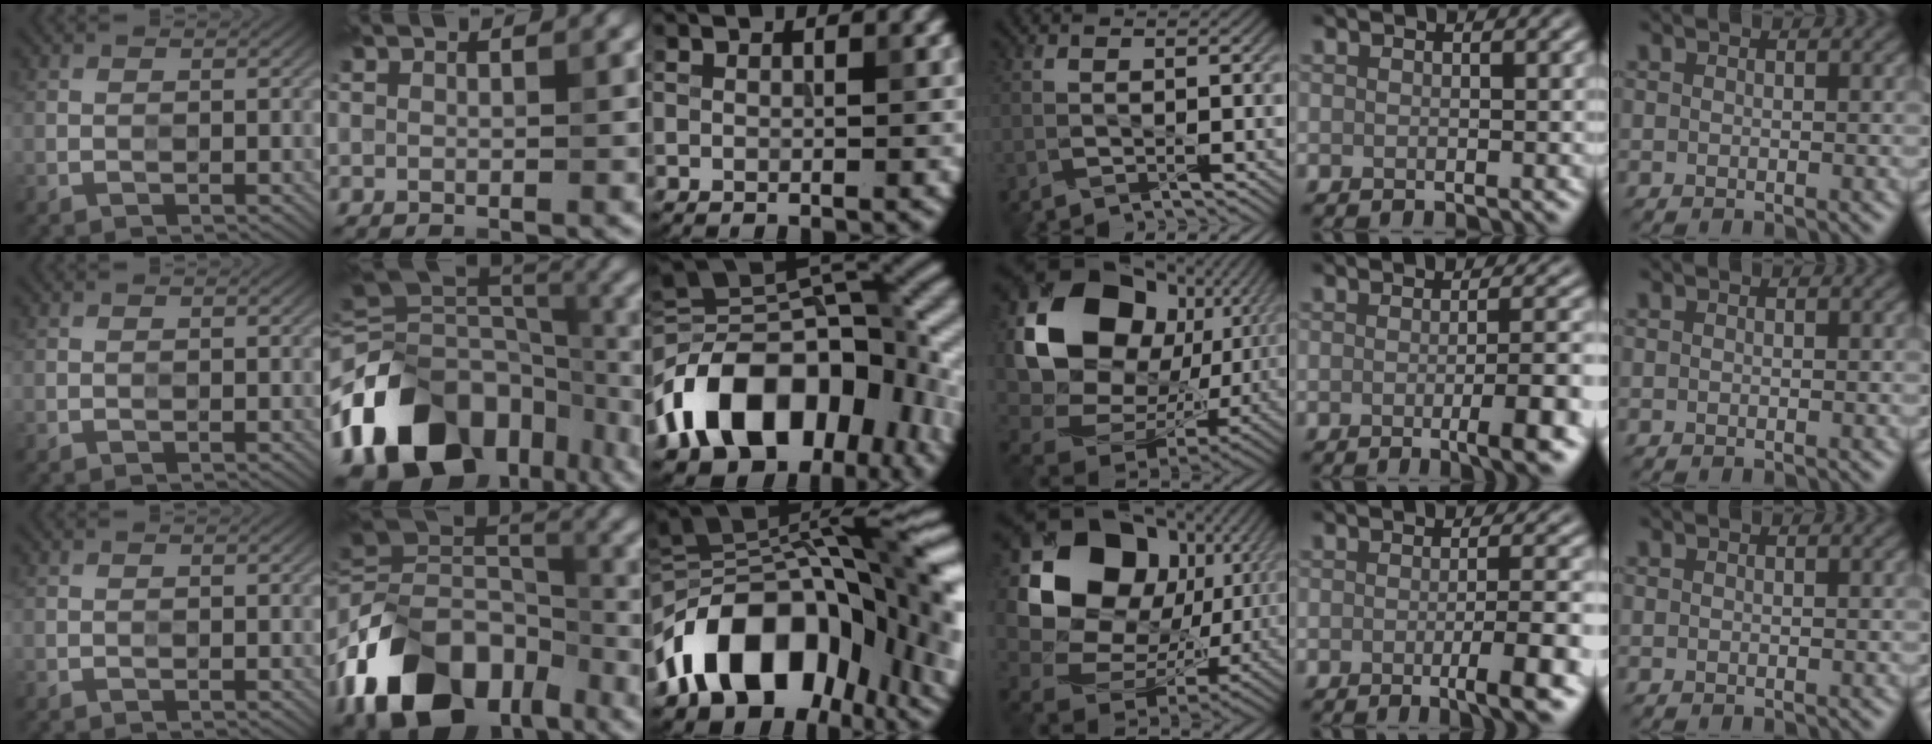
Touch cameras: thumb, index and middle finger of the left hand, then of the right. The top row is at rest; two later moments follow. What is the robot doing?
{"motion": "wipe", "object": "mirror"}